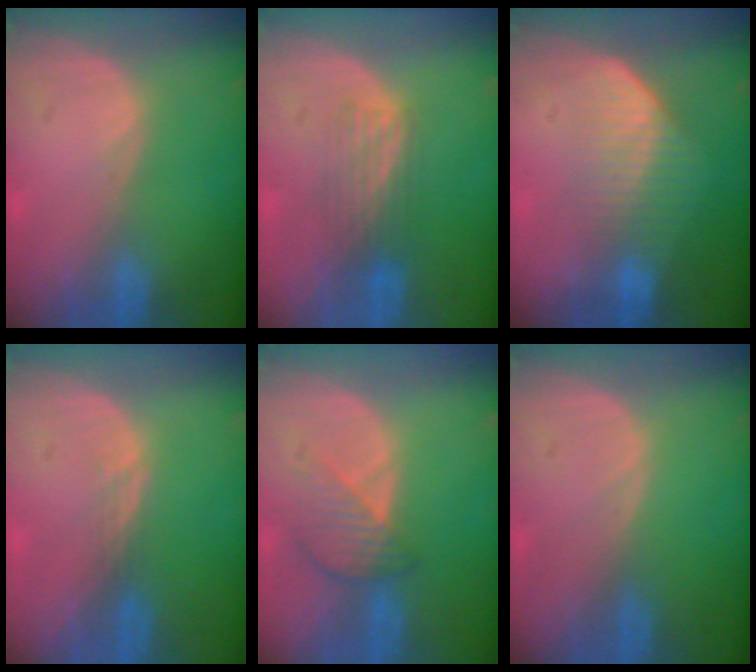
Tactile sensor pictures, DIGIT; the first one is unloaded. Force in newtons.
{"total": 3.8, "press": 3.8, "slide": 0.1}
{"total": 7.2, "press": 6.1, "slide": 3.8}
{"total": 1.1, "press": 0.9, "slide": 0.7}
{"total": 4.2, "press": 3.8, "slide": 1.8}
{"total": 0.0}